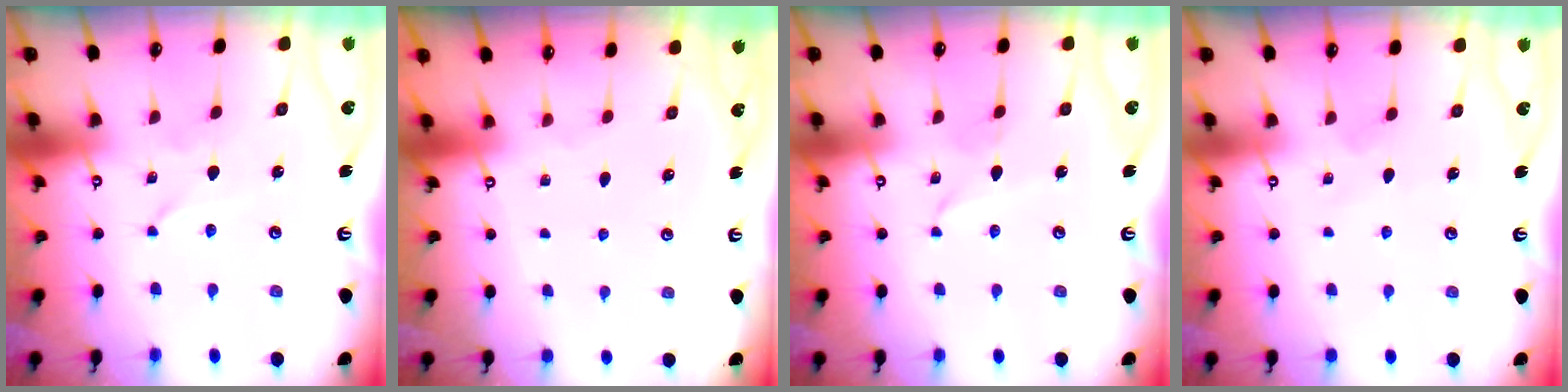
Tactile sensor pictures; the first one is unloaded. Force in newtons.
{"total": 0.0}
{"total": 3.1, "press": 3.1, "slide": 0.3}
{"total": 3.4, "press": 3.4, "slide": 0.3}